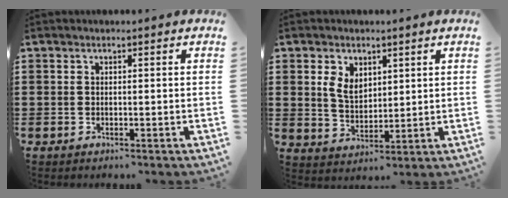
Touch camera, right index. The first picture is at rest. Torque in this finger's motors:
{"motor_torque": [0.31, 0.31, 0.17, 0.10]}